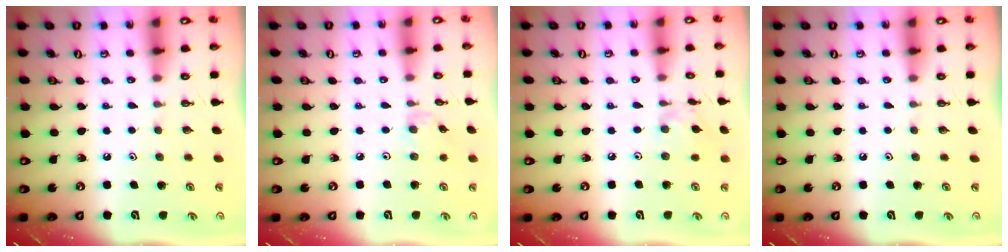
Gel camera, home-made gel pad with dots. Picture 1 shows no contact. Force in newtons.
{"total": 2.1, "press": 2.1, "slide": 0.4}
{"total": 4.7, "press": 4.7, "slide": 0.3}
{"total": 0.0}